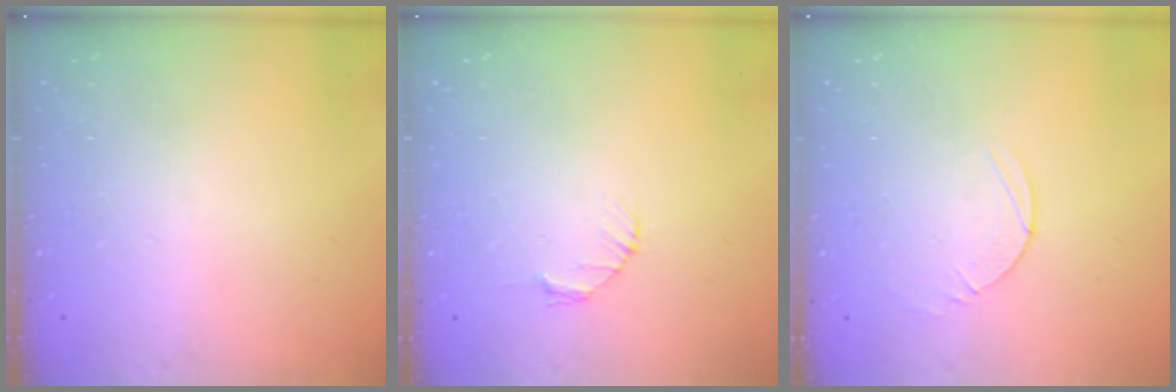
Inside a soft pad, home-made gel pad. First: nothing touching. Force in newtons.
{"total": 2.7, "press": 2.7, "slide": 0.4}
{"total": 4.9, "press": 4.9, "slide": 0.4}